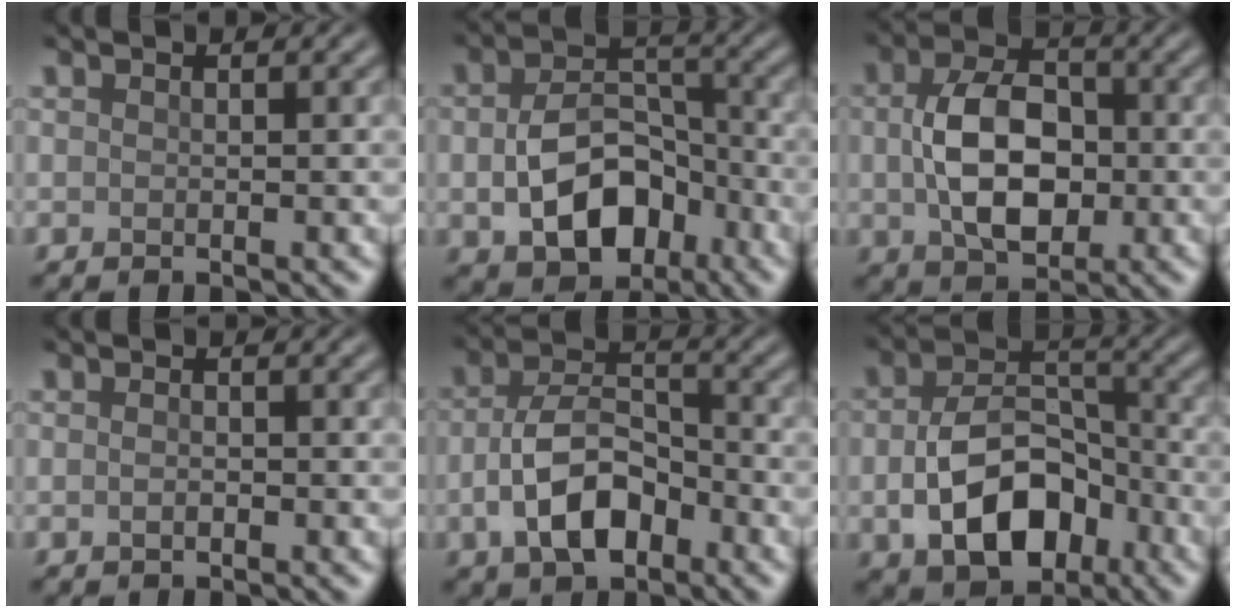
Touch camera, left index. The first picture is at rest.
{"total": 7.6, "force": [-2.1, 5.1, 5.3], "torque": [-0.098, -0.010, -0.026]}
{"total": 7.6, "force": [-0.1, 4.9, 5.8], "torque": [-0.112, 0.000, -0.004]}
{"total": 0.8, "force": [-0.3, 0.5, 0.7], "torque": [-0.014, -0.001, -0.005]}
{"total": 6.5, "force": [-2.4, 3.7, 4.8], "torque": [-0.091, 0.002, -0.047]}
{"total": 8.6, "force": [-2.6, 5.5, 6.1], "torque": [-0.114, -0.005, -0.038]}